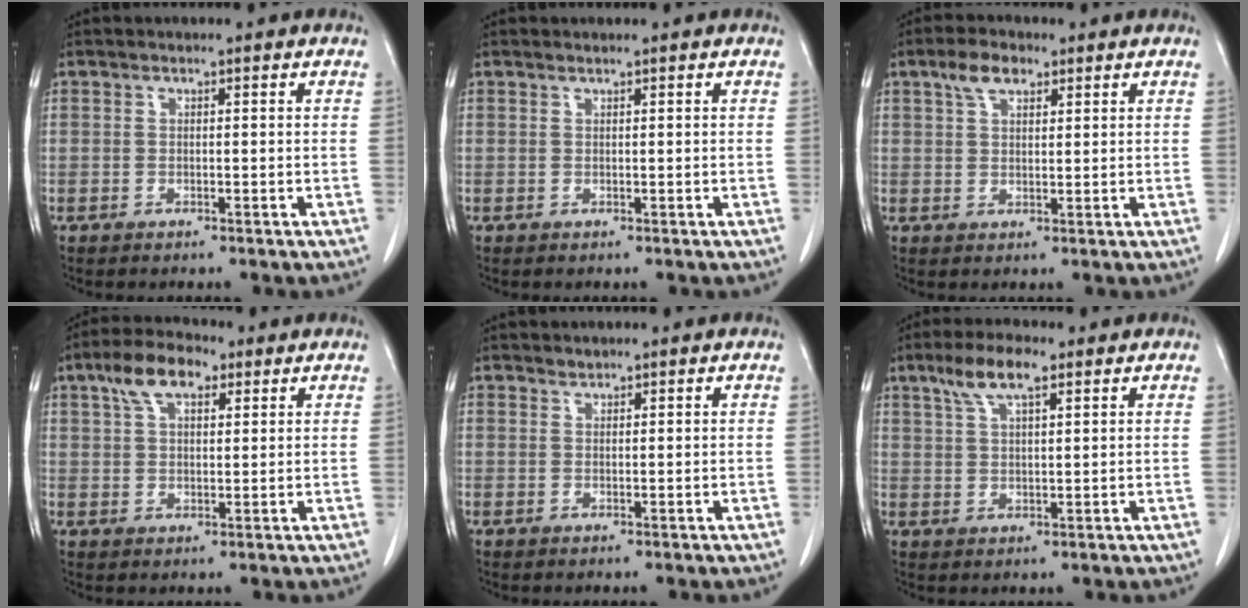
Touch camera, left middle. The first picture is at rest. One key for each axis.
{"total": 0.0}
{"total": 4.2, "fx": 2.5, "fy": 2.0, "fz": 2.6, "tx": -0.055, "ty": 0.012, "tz": 0.051}
{"total": 7.3, "fx": 4.1, "fy": 3.2, "fz": 5.1, "tx": -0.101, "ty": 0.022, "tz": 0.074}
{"total": 0.7, "fx": 0.6, "fy": 0.2, "fz": -0.1, "tx": -0.001, "ty": -0.002, "tz": 0.010}
{"total": 6.2, "fx": 4.0, "fy": 1.5, "fz": 4.6, "tx": -0.098, "ty": 0.014, "tz": 0.076}